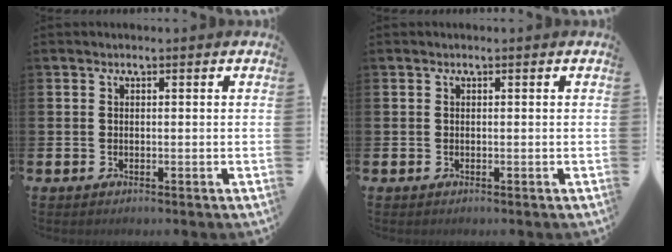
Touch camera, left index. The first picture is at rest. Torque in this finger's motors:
{"motor_torque": [0.12, 0.07, 0.00, 0.00]}